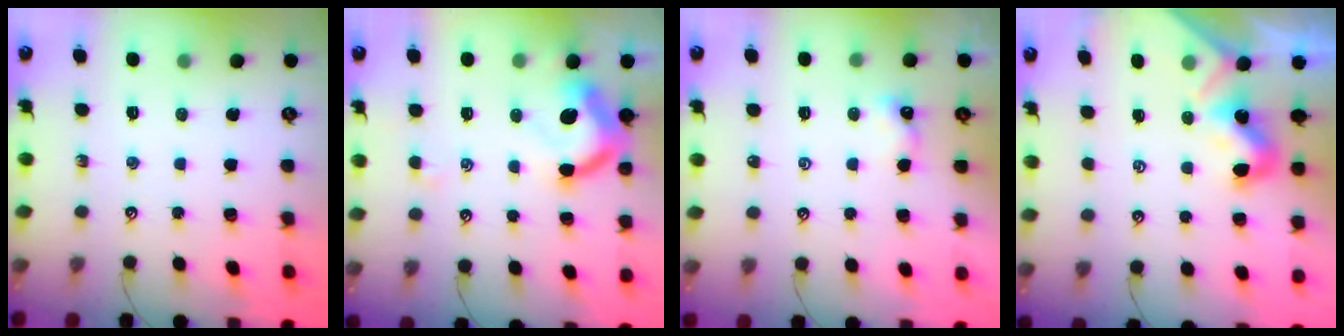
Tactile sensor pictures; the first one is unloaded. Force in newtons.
{"total": 6.5, "press": 6.4, "slide": 1.2}
{"total": 1.2, "press": 1.2, "slide": 0.4}
{"total": 2.1, "press": 2.1, "slide": 0.4}